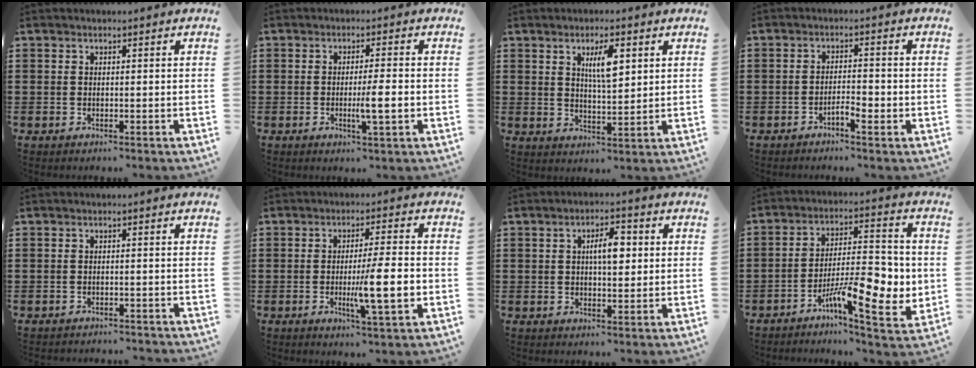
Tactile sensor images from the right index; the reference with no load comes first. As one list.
[{"total": 4.4, "force": [-0.9, 0.2, 4.3], "torque": [-0.073, -0.005, -0.018]}, {"total": 5.4, "force": [2.1, 1.6, 4.8], "torque": [-0.092, 0.004, 0.032]}, {"total": 2.4, "force": [-1.5, 0.4, 1.9], "torque": [-0.033, 0.003, -0.029]}, {"total": 1.3, "force": [-1.3, 0.0, 0.1], "torque": [-0.006, 0.001, -0.027]}, {"total": 9.5, "force": [-1.9, 1.2, 9.2], "torque": [-0.155, -0.017, -0.035]}, {"total": 4.8, "force": [0.7, 1.8, 4.4], "torque": [-0.071, 0.003, 0.006]}, {"total": 11.7, "force": [-4.1, 4.0, 10.2], "torque": [-0.147, 0.008, -0.066]}]